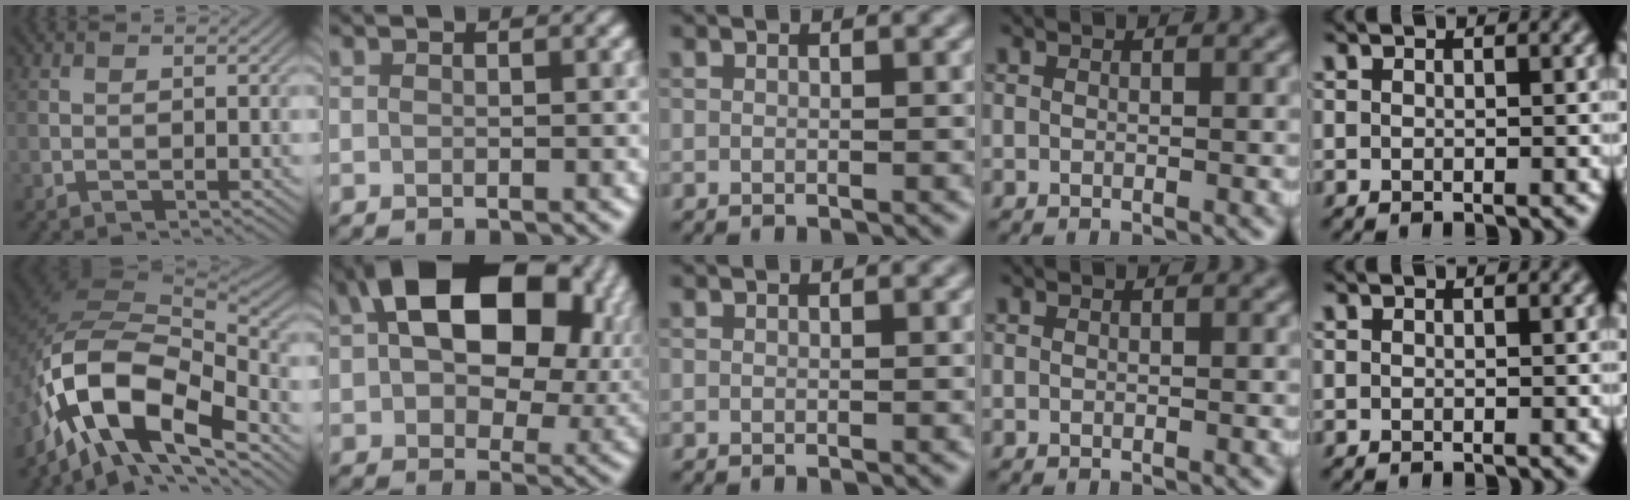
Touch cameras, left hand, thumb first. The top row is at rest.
{"thumb": {"total": 15.2, "force": [-7.3, 7.1, 11.3], "torque": [-0.218, -0.005, -0.150]}, "index": {"total": 16.4, "force": [5.8, 10.2, 11.4], "torque": [-0.174, 0.015, 0.115]}}